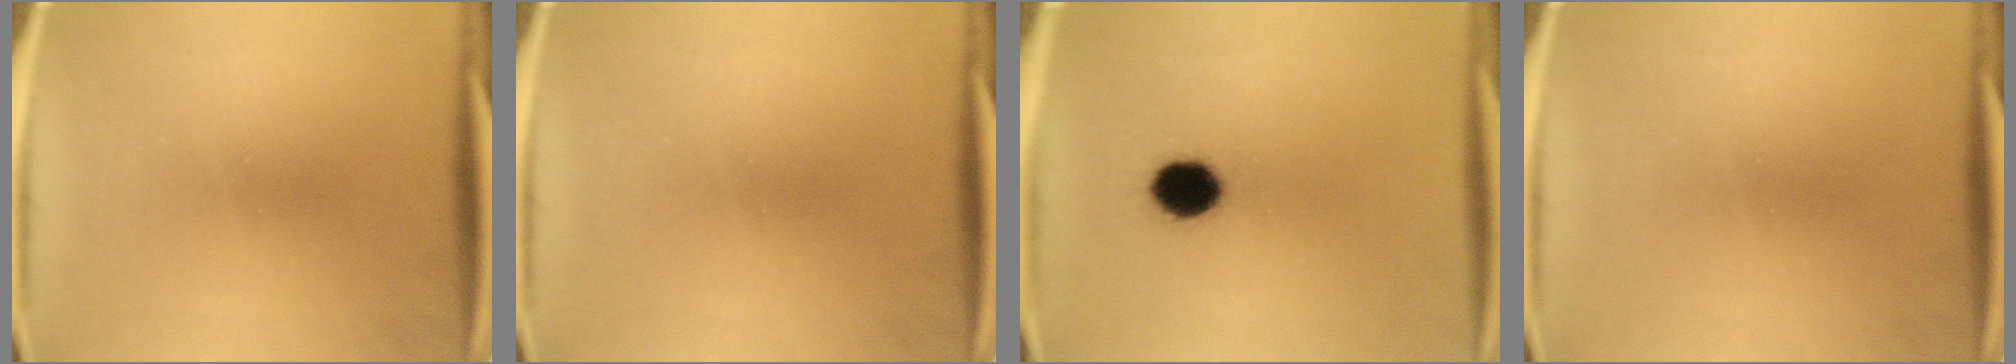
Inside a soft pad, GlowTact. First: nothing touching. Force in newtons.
{"total": 0.0}
{"total": 8.2}
{"total": 0.0}